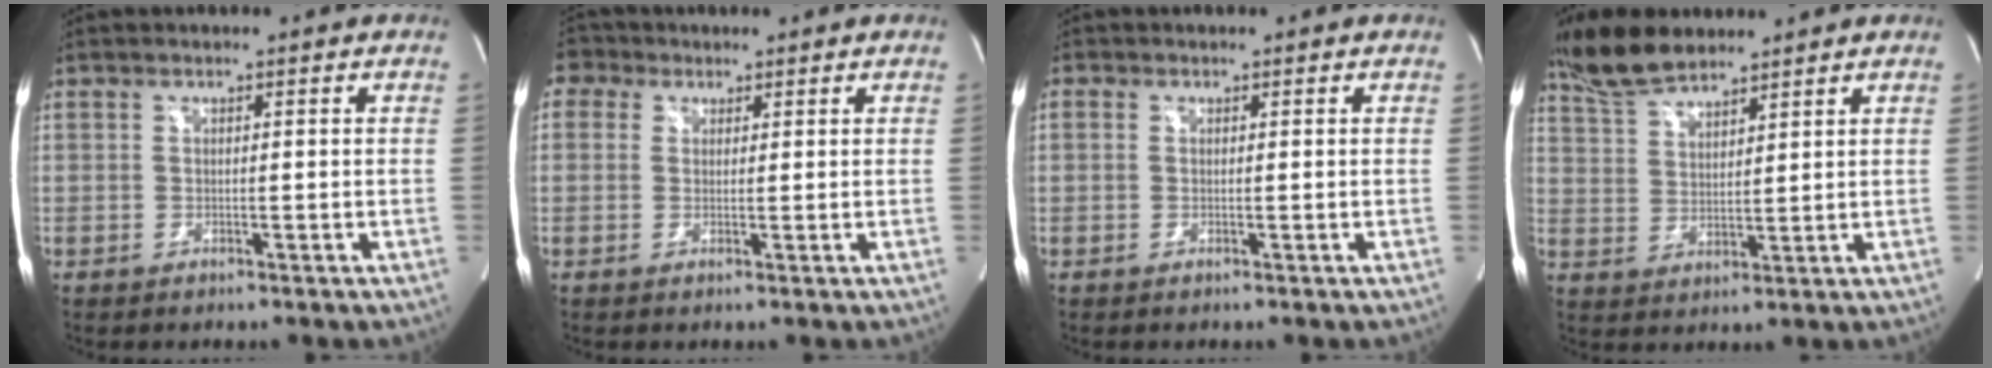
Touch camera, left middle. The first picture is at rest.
{"total": 3.5, "force": [1.9, 2.8, 0.5], "torque": [-0.015, 0.021, 0.035]}
{"total": 0.0}
{"total": 9.1, "force": [7.8, 2.4, 4.0], "torque": [-0.089, 0.016, 0.157]}